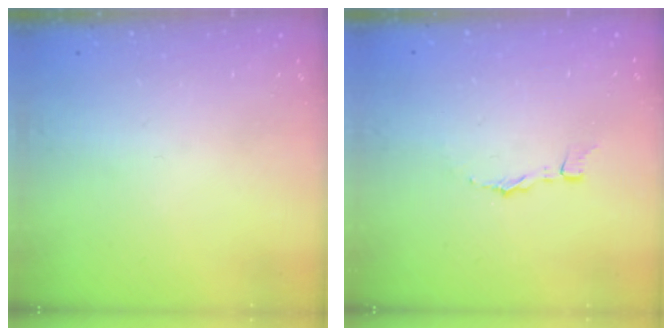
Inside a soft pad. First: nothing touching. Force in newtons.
{"total": 1.4, "press": 1.4, "slide": 0.1}